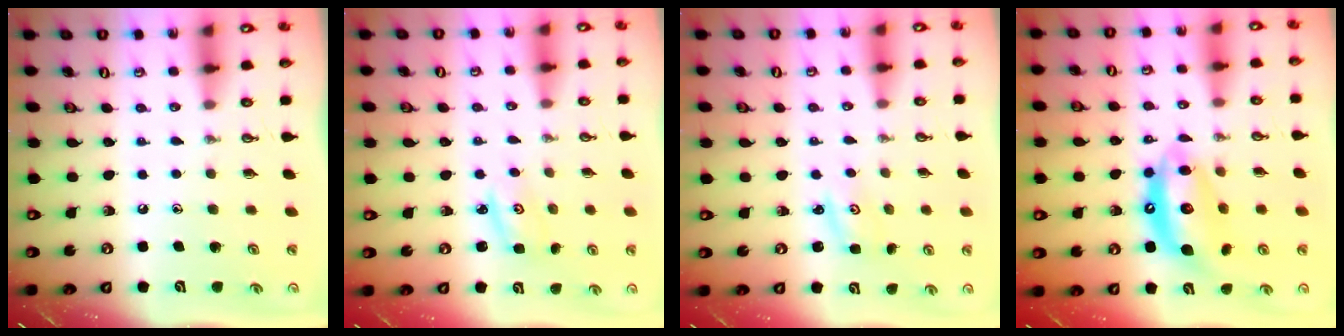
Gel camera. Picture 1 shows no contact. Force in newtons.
{"total": 2.1, "press": 2.1, "slide": 0.2}
{"total": 1.8, "press": 1.8, "slide": 0.3}
{"total": 13.4, "press": 13.3, "slide": 1.5}